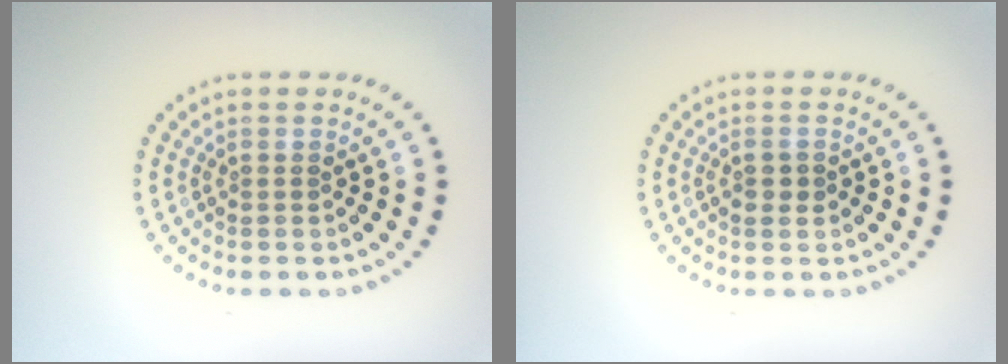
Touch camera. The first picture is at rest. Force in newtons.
{"total": 1.2, "press": 1.2, "slide": 0.2}